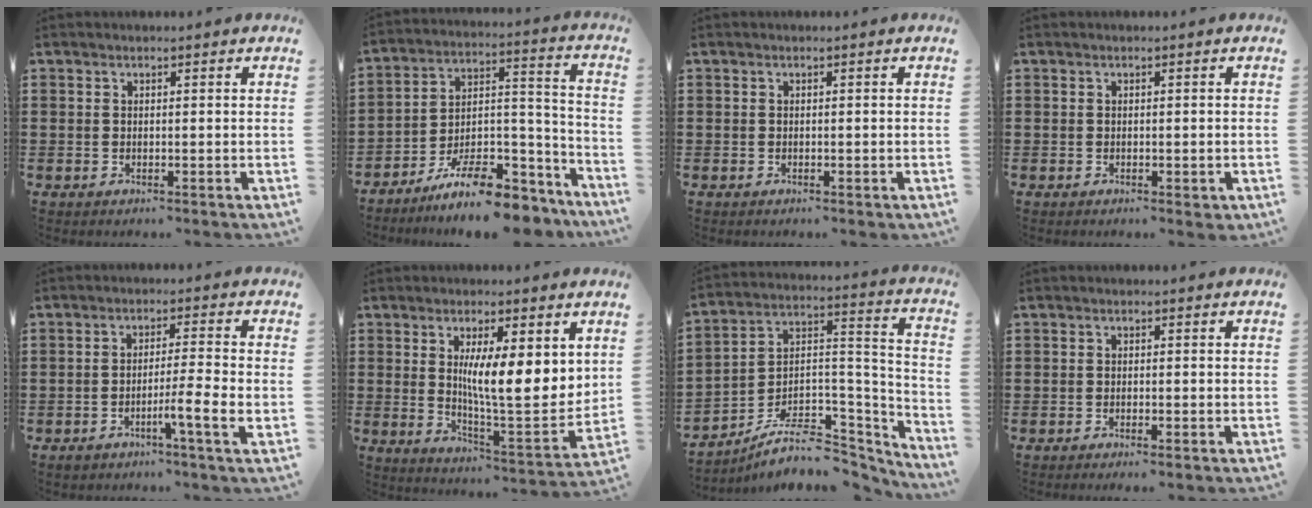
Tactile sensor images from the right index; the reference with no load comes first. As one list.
[{"total": 12.1, "force": [-10.4, 2.6, 5.4], "torque": [-0.073, 0.046, -0.194]}, {"total": 0.0}, {"total": 0.6, "force": [-0.3, 0.0, 0.6], "torque": [-0.013, -0.009, -0.002]}, {"total": 5.3, "force": [-2.2, -0.2, 4.8], "torque": [-0.078, -0.009, -0.038]}, {"total": 9.3, "force": [2.6, 2.3, 8.6], "torque": [-0.142, -0.023, 0.039]}, {"total": 8.5, "force": [-6.1, 4.3, 4.0], "torque": [-0.072, 0.013, -0.111]}, {"total": 0.7, "force": [-0.6, 0.0, 0.4], "torque": [-0.009, -0.003, -0.012]}]